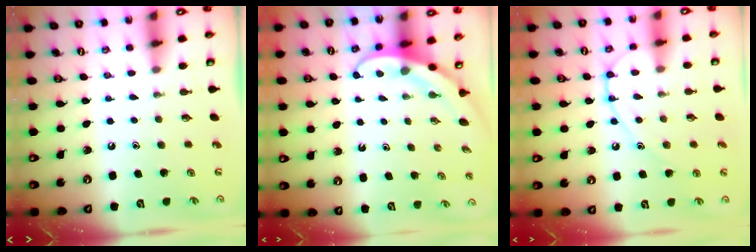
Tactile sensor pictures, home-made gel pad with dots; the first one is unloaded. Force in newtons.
{"total": 4.0, "press": 4.0, "slide": 0.3}
{"total": 10.2, "press": 10.2, "slide": 0.1}